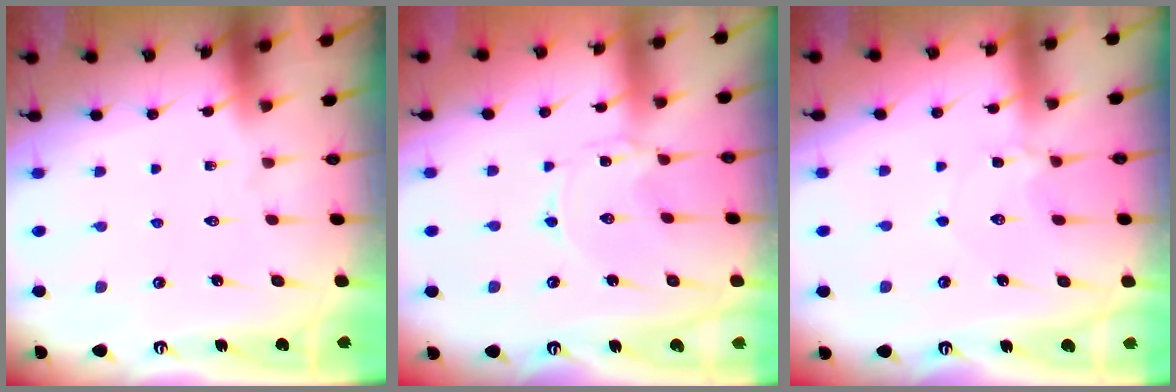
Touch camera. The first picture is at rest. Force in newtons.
{"total": 0.0}
{"total": 2.7, "press": 2.7, "slide": 0.3}